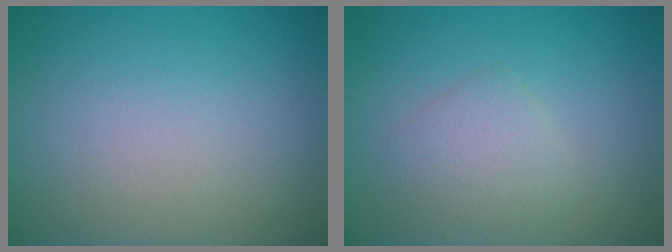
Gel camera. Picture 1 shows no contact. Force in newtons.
{"total": 2.2, "press": 2.2, "slide": 0.1}